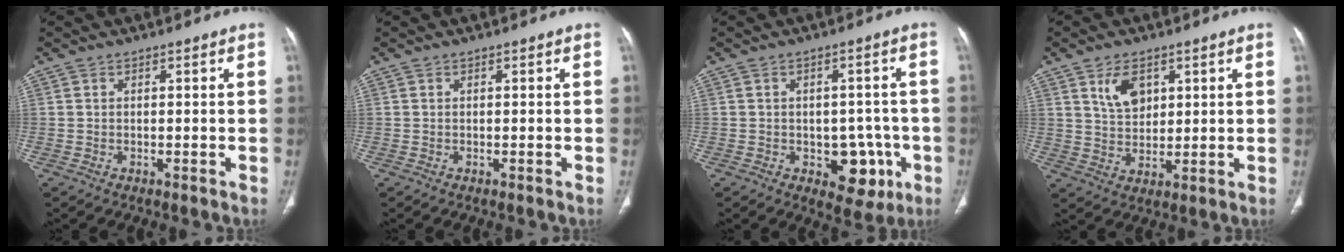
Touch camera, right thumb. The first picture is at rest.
{"total": 0.0}
{"total": 8.3, "force": [-2.7, 5.5, 5.6], "torque": [-0.031, 0.013, -0.026]}
{"total": 6.4, "force": [3.0, 4.0, 3.9], "torque": [-0.055, -0.018, 0.062]}